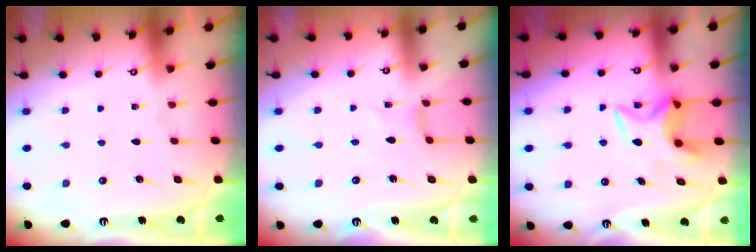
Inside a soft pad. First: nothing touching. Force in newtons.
{"total": 0.8, "press": 0.7, "slide": 0.1}
{"total": 6.9, "press": 6.9, "slide": 0.3}